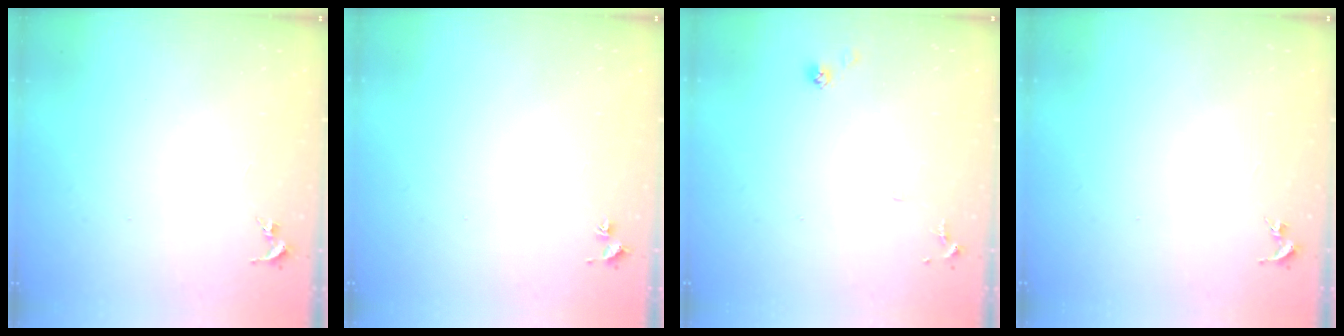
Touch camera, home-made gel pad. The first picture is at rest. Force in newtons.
{"total": 1.8, "press": 1.8, "slide": 0.2}
{"total": 7.8, "press": 7.7, "slide": 0.6}
{"total": 0.0}